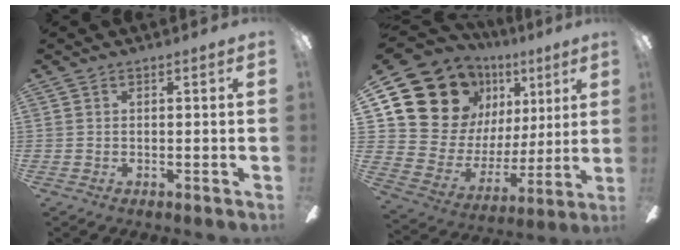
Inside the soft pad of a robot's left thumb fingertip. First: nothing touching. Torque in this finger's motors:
{"motor_torque": [2.29, 2.72, 1.38, -1.39, 0.13]}